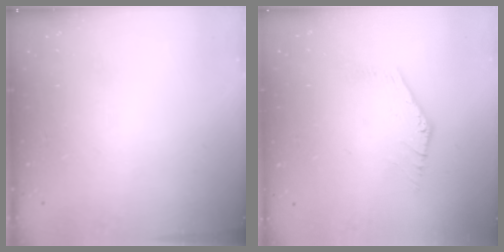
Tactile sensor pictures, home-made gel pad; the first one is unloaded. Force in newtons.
{"total": 0.6, "press": 0.6, "slide": 0.3}